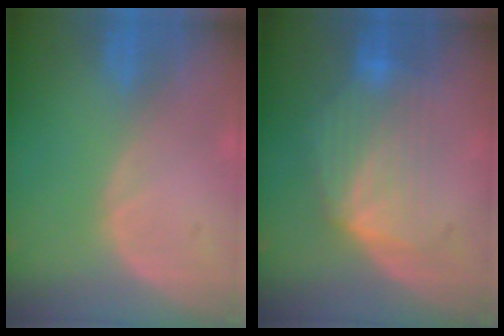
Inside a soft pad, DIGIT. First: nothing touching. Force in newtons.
{"total": 7.3, "press": 7.2, "slide": 1.4}